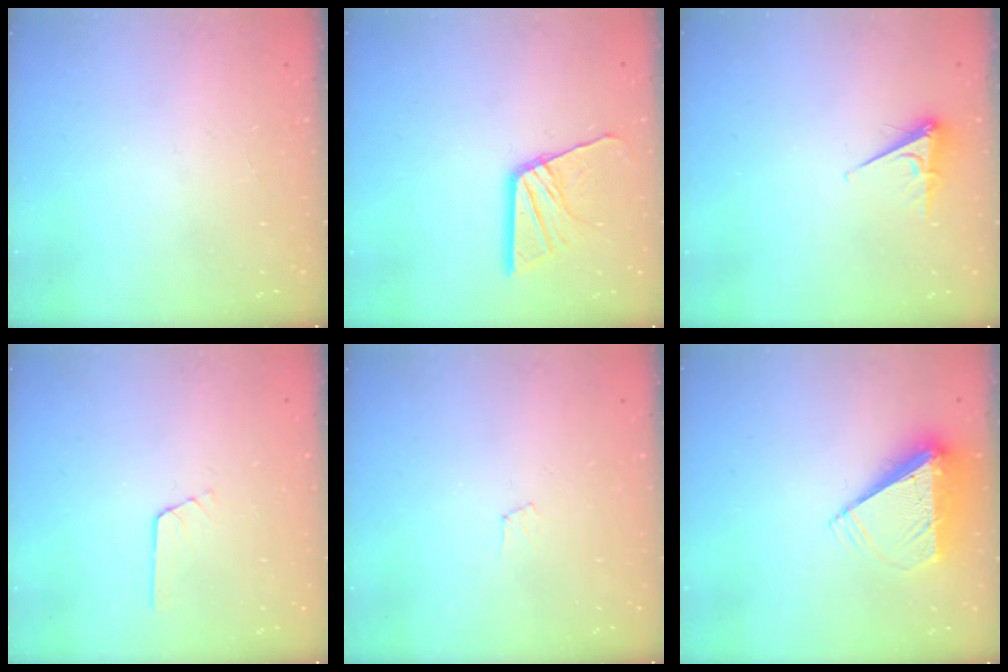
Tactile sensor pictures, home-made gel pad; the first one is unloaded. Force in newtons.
{"total": 12.9, "press": 12.9, "slide": 1.2}
{"total": 5.0, "press": 5.0, "slide": 0.5}
{"total": 2.7, "press": 2.7, "slide": 0.2}
{"total": 3.7, "press": 3.7, "slide": 0.4}
{"total": 7.7, "press": 7.7, "slide": 1.1}